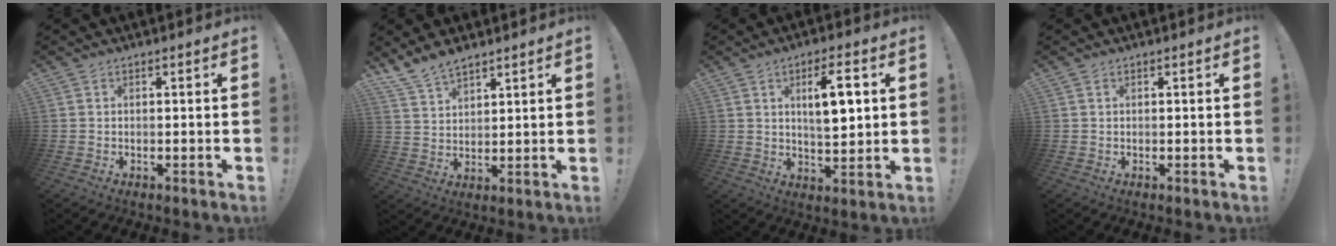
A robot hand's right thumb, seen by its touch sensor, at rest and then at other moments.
{"total": 7.4, "force": [6.3, 2.9, 2.5], "torque": [-0.057, -0.035, 0.123]}
{"total": 10.2, "force": [3.0, 3.3, 9.2], "torque": [-0.137, -0.004, 0.044]}
{"total": 0.0}